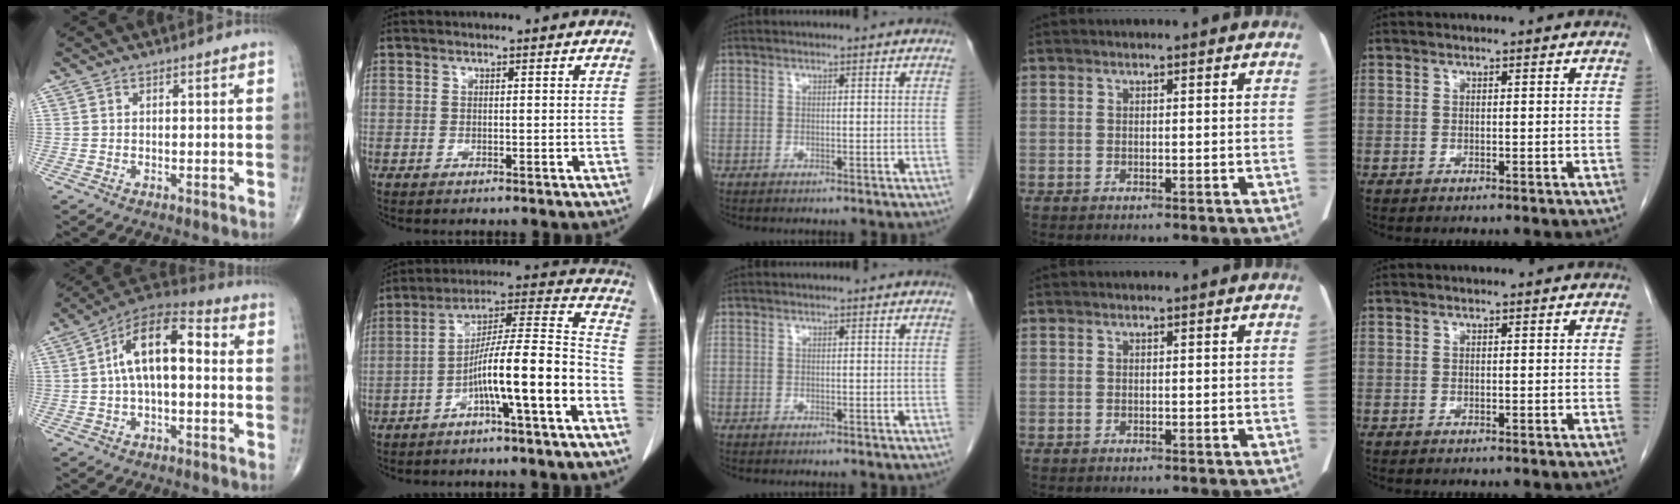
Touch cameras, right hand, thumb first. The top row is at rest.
{"thumb": {"total": 13.3, "force": [0.9, 6.3, 11.7], "torque": [-0.191, 0.044, 0.002]}, "index": {"total": 13.9, "force": [-6.1, 0.3, 12.4], "torque": [-0.199, 0.025, -0.103]}}